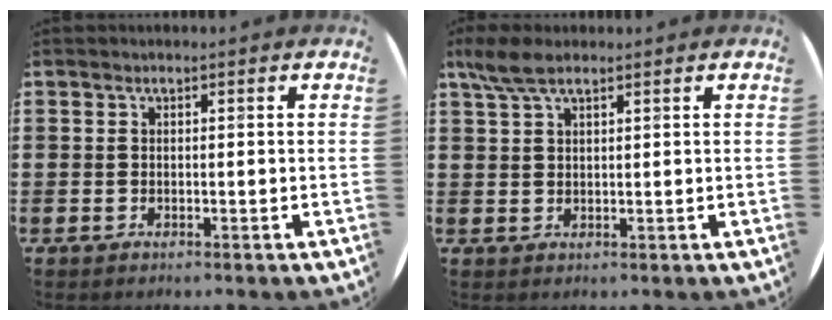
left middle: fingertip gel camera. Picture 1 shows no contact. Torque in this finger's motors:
{"motor_torque": [0.56, -0.49, 0.24, 0.09]}